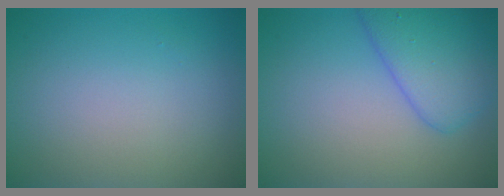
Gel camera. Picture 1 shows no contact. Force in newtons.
{"total": 4.8, "press": 4.8, "slide": 0.2}